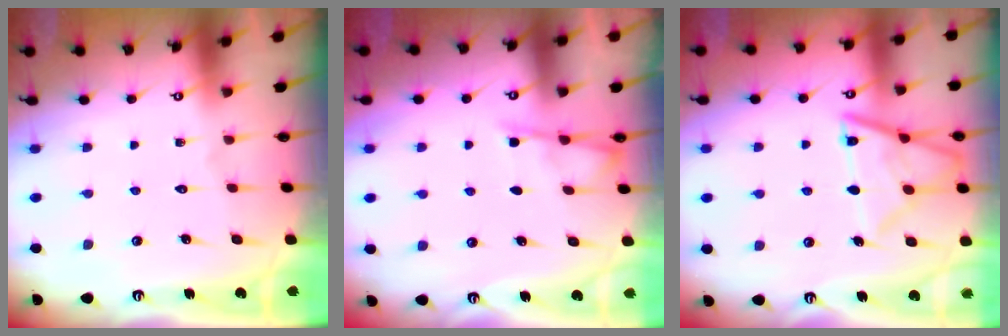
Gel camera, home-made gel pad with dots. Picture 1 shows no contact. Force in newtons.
{"total": 5.0, "press": 4.9, "slide": 0.4}
{"total": 13.9, "press": 13.8, "slide": 1.5}